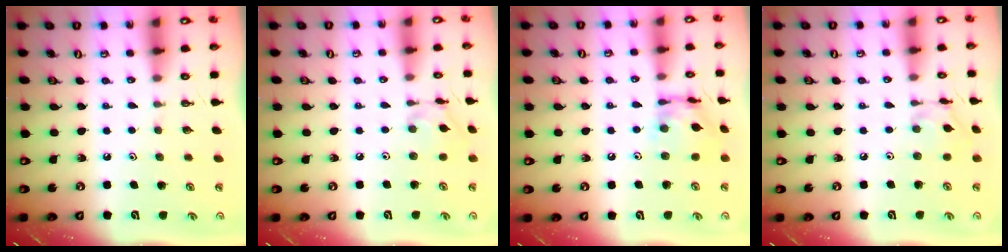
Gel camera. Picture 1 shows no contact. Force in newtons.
{"total": 7.7, "press": 7.7, "slide": 0.4}
{"total": 11.4, "press": 11.4, "slide": 1.0}
{"total": 7.7, "press": 7.7, "slide": 0.4}